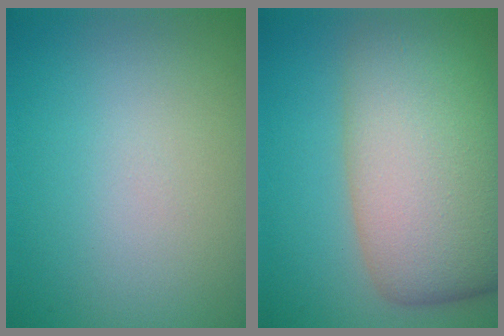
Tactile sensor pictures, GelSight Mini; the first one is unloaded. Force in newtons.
{"total": 12.0, "press": 12.0, "slide": 0.5}